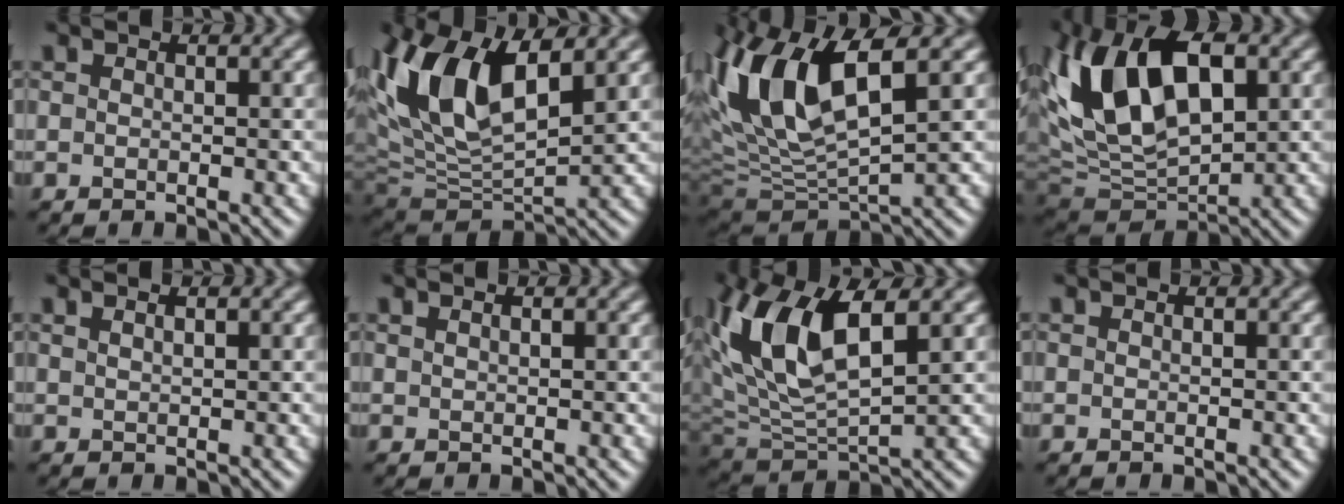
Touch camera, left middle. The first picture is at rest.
{"total": 11.3, "force": [4.2, 5.2, 9.1], "torque": [-0.187, 0.014, 0.073]}
{"total": 10.4, "force": [3.4, 4.1, 9.0], "torque": [-0.192, 0.007, 0.064]}
{"total": 11.4, "force": [3.1, 6.4, 9.0], "torque": [-0.178, 0.012, 0.054]}
{"total": 0.0}
{"total": 0.0}
{"total": 9.1, "force": [3.0, 4.1, 7.5], "torque": [-0.158, 0.002, 0.054]}
{"total": 0.0}